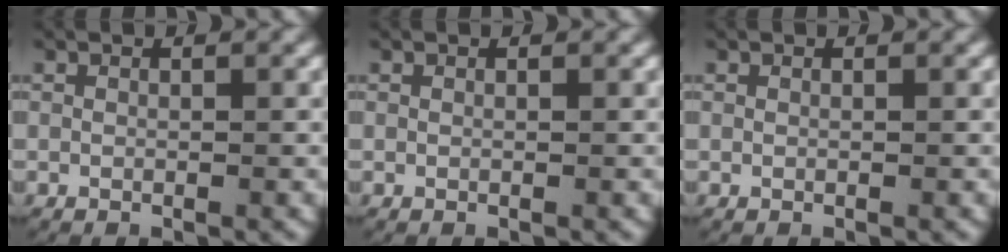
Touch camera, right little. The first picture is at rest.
{"total": 0.0}
{"total": 0.0}